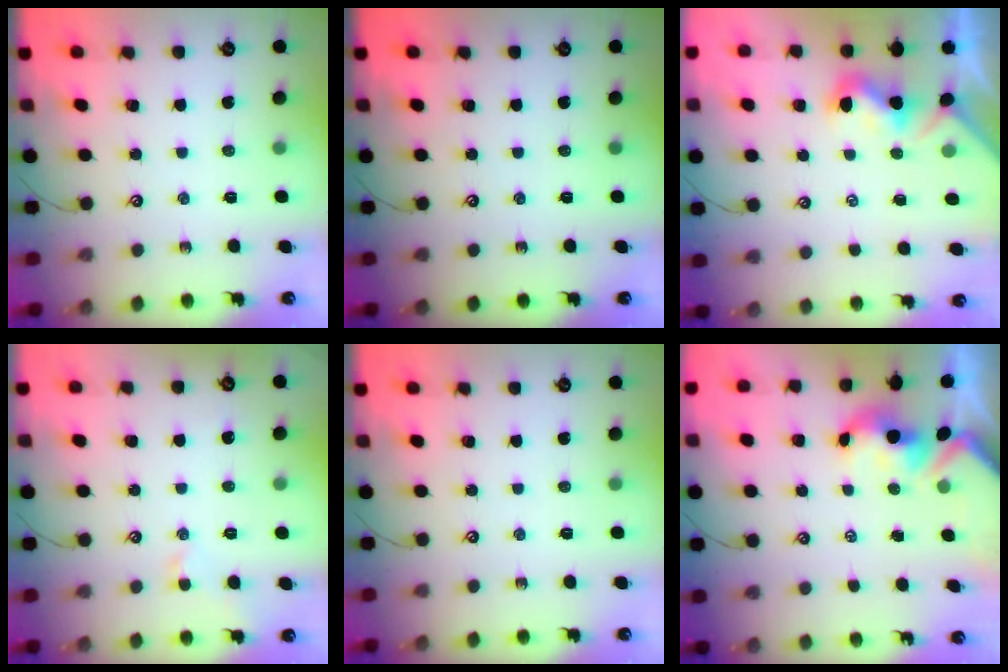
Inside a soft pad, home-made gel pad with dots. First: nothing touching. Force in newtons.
{"total": 0.0}
{"total": 0.9, "press": 0.9, "slide": 0.4}
{"total": 0.8, "press": 0.5, "slide": 0.7}
{"total": 0.0}
{"total": 1.8, "press": 1.7, "slide": 0.7}